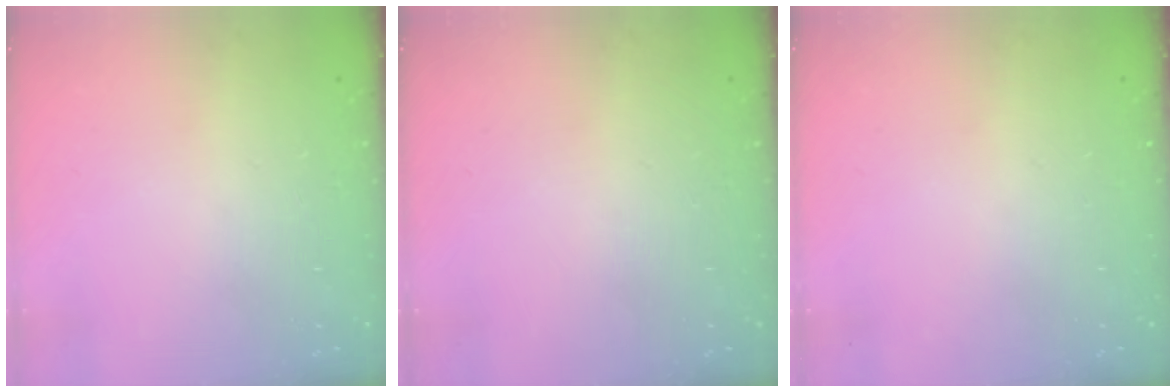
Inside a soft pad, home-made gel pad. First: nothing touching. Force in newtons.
{"total": 0.0}
{"total": 0.0}